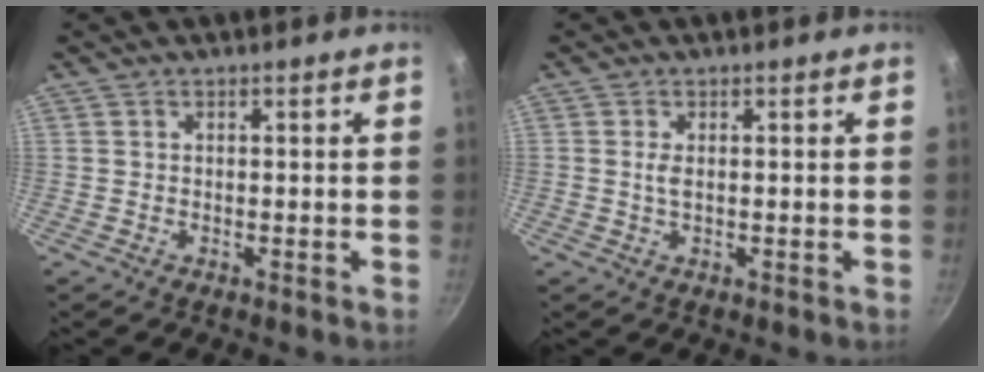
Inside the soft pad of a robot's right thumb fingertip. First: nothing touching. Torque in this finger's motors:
{"motor_torque": [0.02, 0.20, 0.29, 0.07, 0.09]}